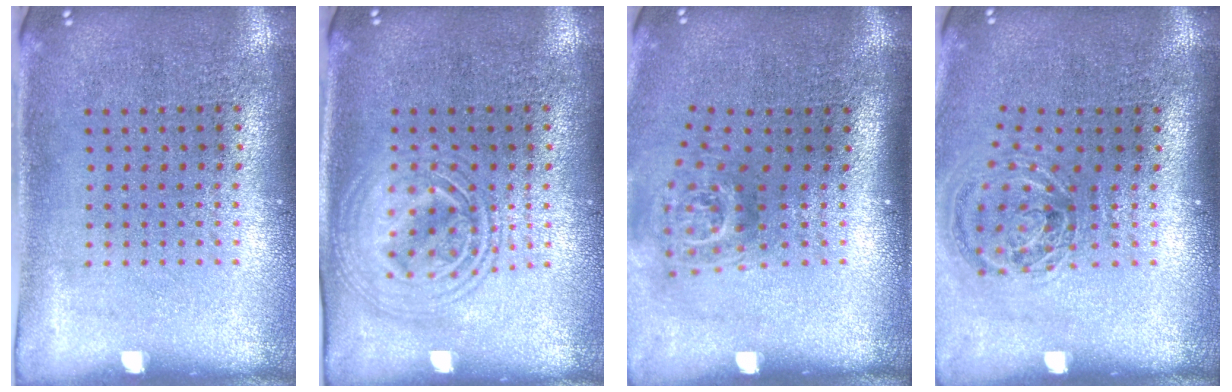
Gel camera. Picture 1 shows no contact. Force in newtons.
{"total": 2.6, "press": 2.6, "slide": 0.3}
{"total": 1.8, "press": 1.2, "slide": 1.3}
{"total": 1.2, "press": 1.0, "slide": 0.6}